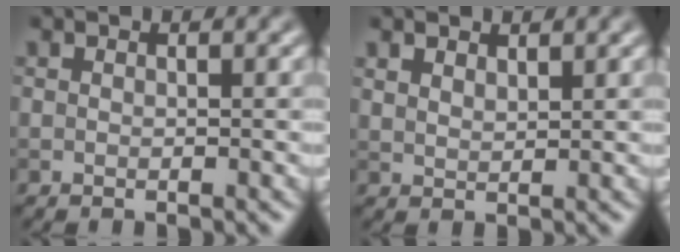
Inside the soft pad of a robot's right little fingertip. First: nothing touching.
{"total": 1.4, "force": [1.2, 0.5, 0.6], "torque": [-0.015, 0.002, 0.025]}